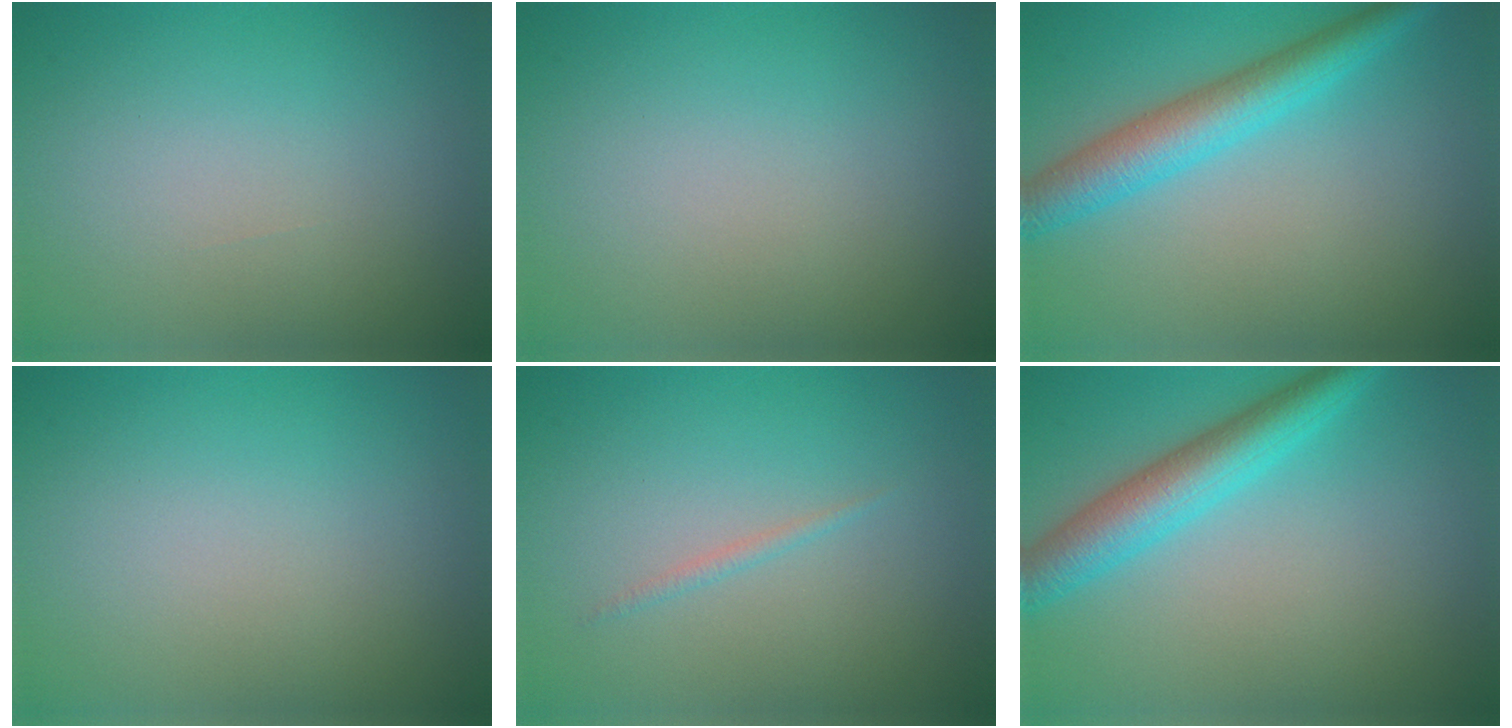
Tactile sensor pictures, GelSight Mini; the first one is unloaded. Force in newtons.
{"total": 0.0}
{"total": 4.9, "press": 4.9, "slide": 0.1}
{"total": 0.0}
{"total": 0.6, "press": 0.6, "slide": 0.1}
{"total": 4.9, "press": 4.9, "slide": 0.1}